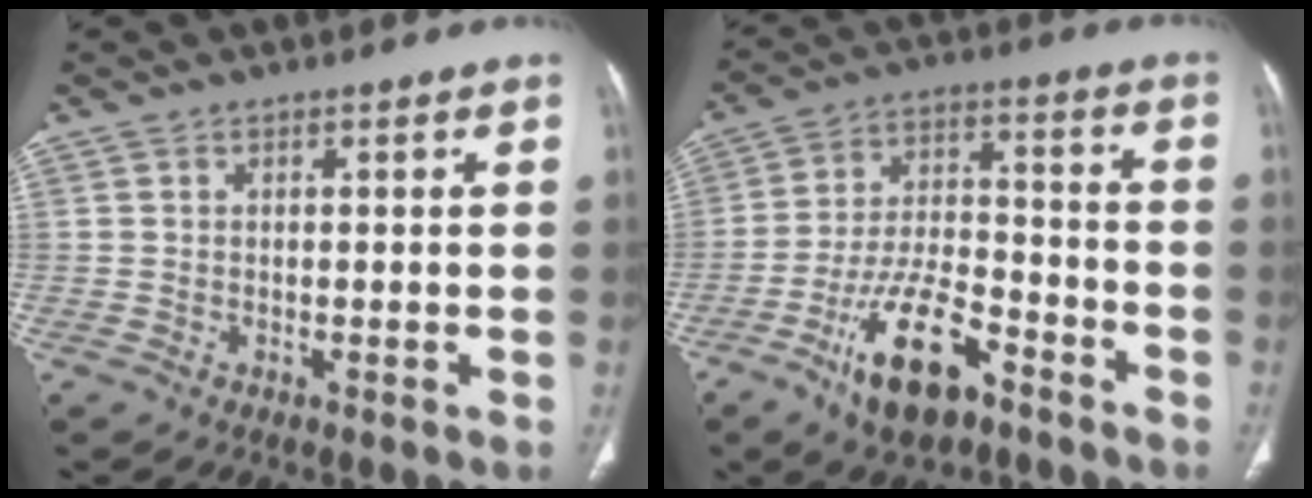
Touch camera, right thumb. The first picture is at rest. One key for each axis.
{"total": 14.4, "fx": -8.5, "fy": 6.2, "fz": 9.9, "tx": -0.169, "ty": 0.055, "tz": -0.148}